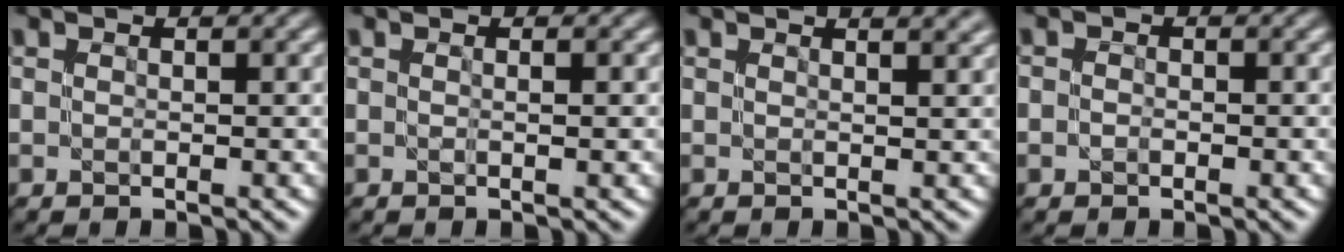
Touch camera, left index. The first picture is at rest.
{"total": 0.7, "force": [0.0, 0.1, 0.6], "torque": [-0.008, 0.001, -0.001]}
{"total": 2.3, "force": [1.9, 0.7, 1.1], "torque": [-0.002, 0.002, 0.011]}
{"total": 0.9, "force": [-0.3, 0.7, 0.4], "torque": [-0.006, -0.003, -0.008]}